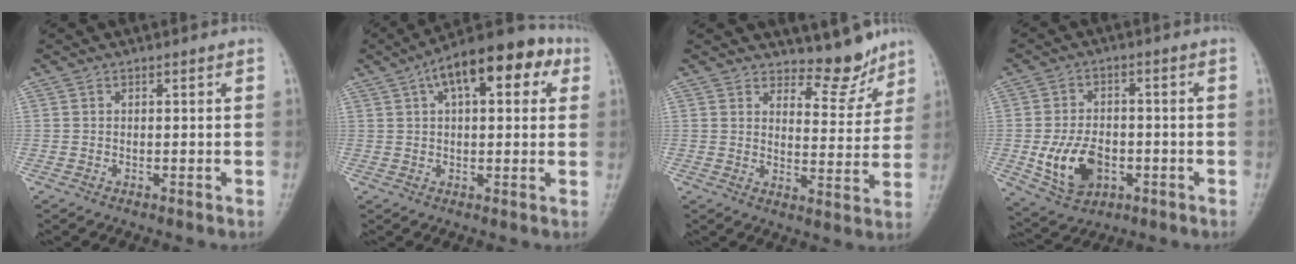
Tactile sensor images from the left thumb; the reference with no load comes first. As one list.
[{"total": 14.4, "force": [5.8, 6.6, 11.4], "torque": [-0.137, 0.022, 0.078]}, {"total": 7.0, "force": [6.2, 2.7, 1.7], "torque": [0.007, -0.057, 0.094]}, {"total": 10.0, "force": [-2.7, 6.7, 6.9], "torque": [-0.109, 0.006, -0.038]}]